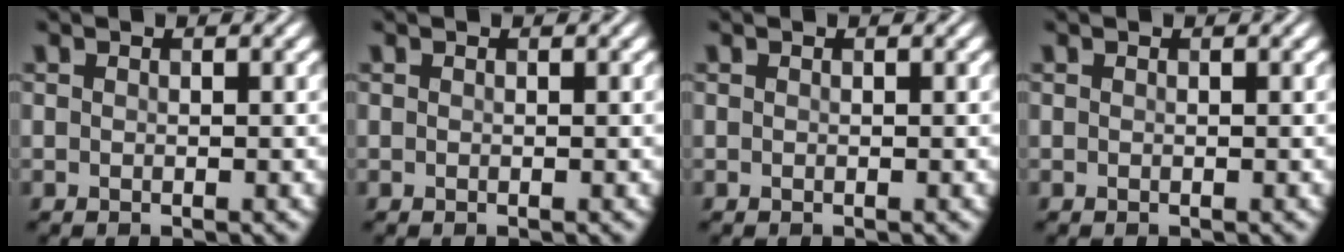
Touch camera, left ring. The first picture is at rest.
{"total": 0.0}
{"total": 0.0}
{"total": 0.0}